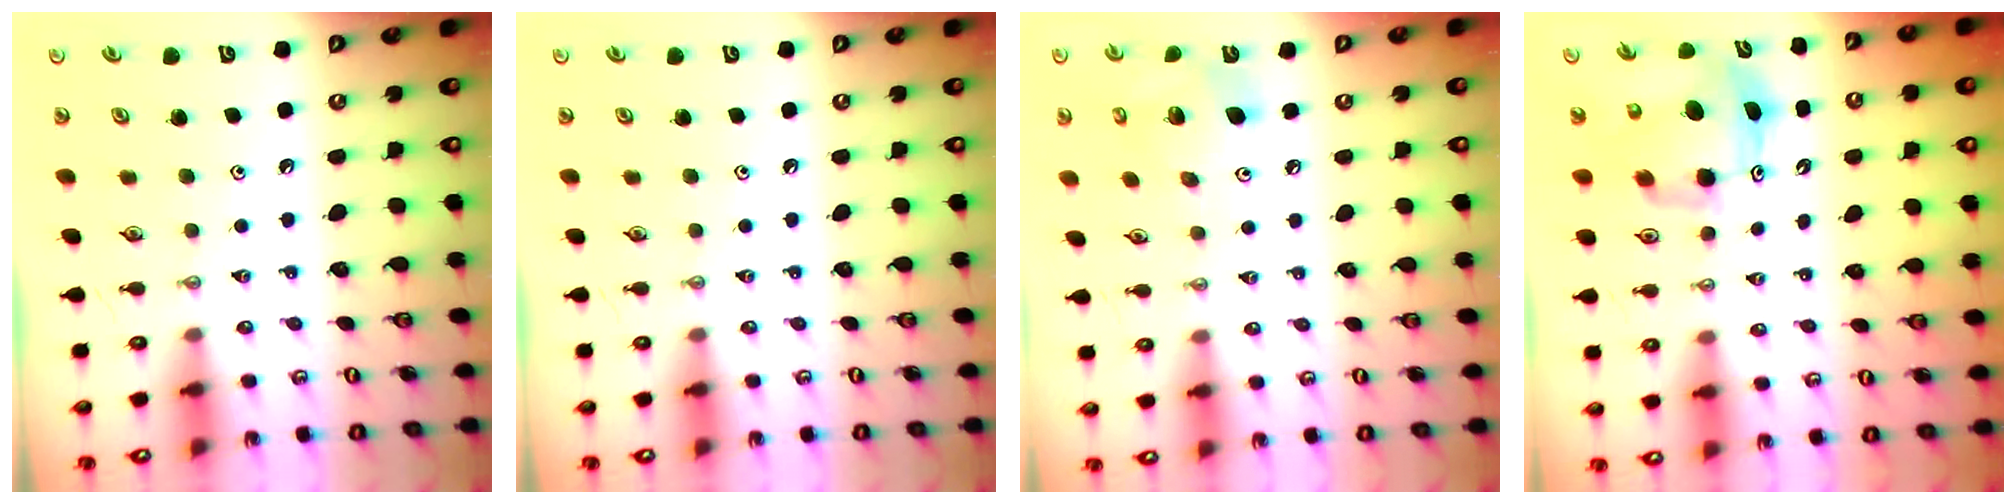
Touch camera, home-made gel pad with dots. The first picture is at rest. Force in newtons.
{"total": 0.0}
{"total": 11.0, "press": 10.8, "slide": 1.9}
{"total": 9.1, "press": 9.0, "slide": 0.8}